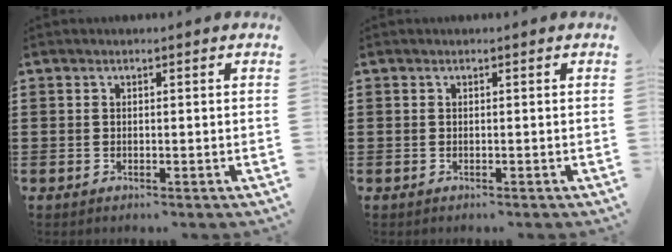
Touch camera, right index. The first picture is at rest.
{"total": 0.0}